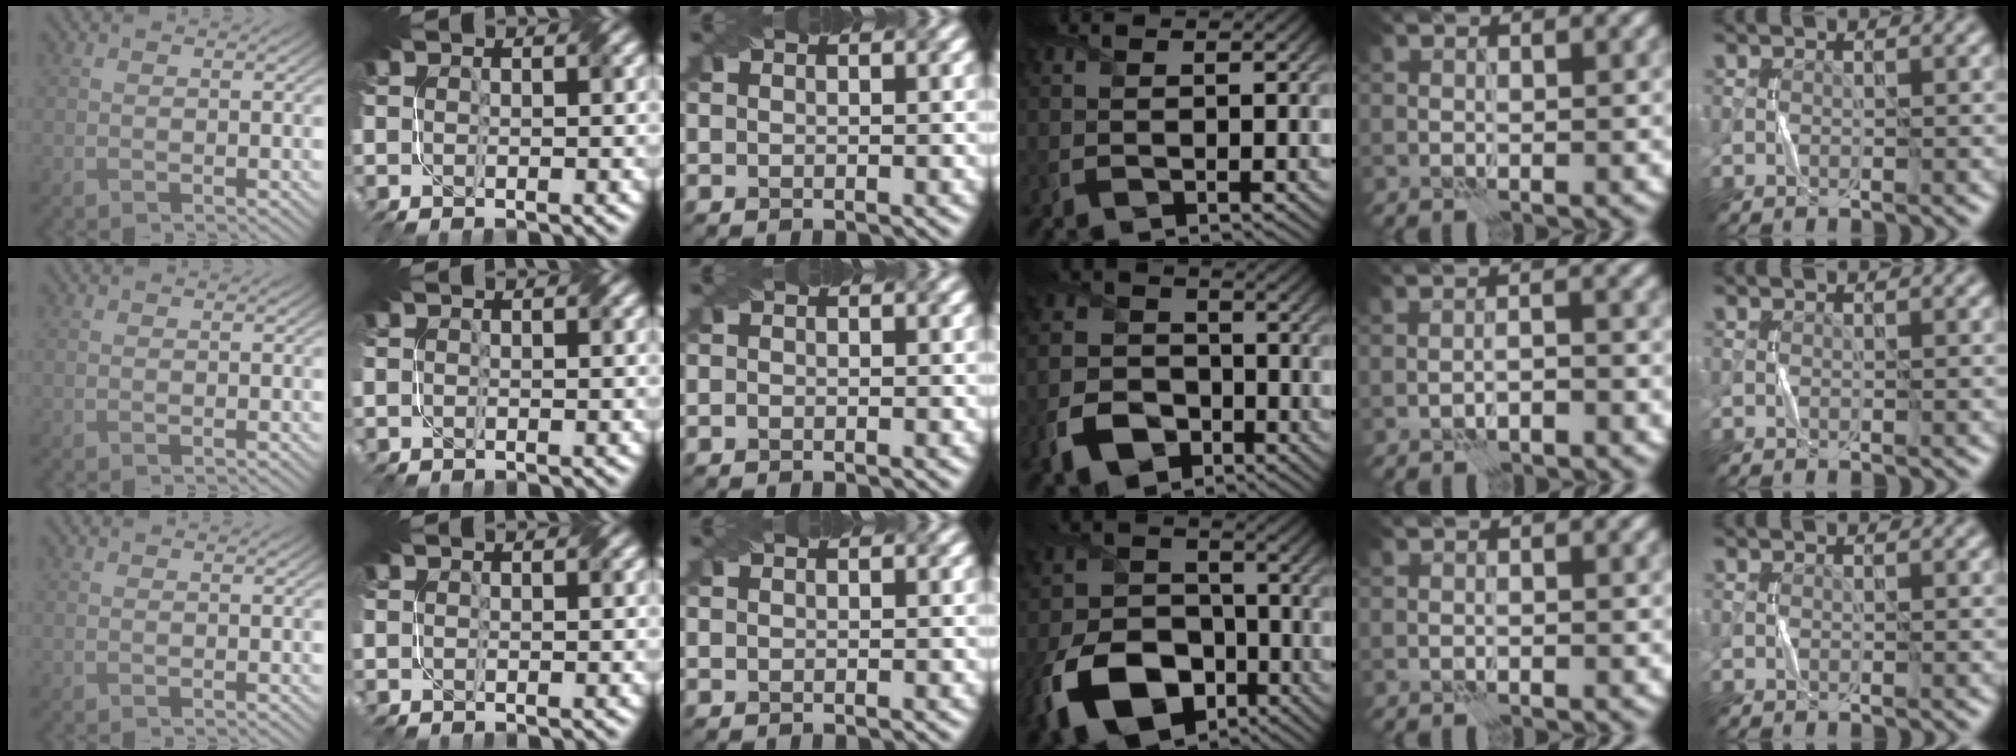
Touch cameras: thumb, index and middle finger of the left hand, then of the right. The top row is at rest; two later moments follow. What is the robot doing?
{"motion": "fold", "object": "napkin"}